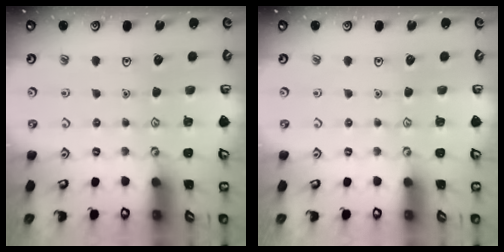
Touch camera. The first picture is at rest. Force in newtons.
{"total": 0.0}